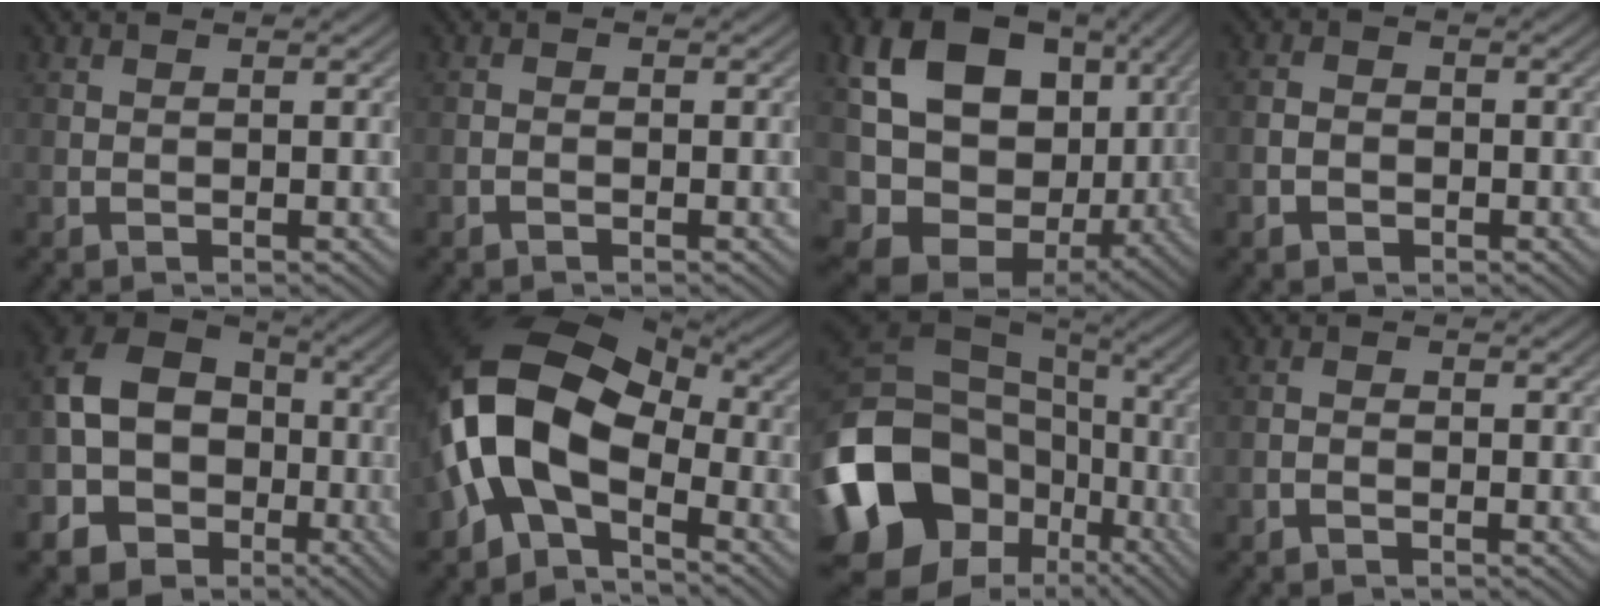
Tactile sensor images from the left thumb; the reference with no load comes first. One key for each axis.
{"total": 0.6, "fx": -0.5, "fy": 0.2, "fz": 0.3, "tx": -0.002, "ty": 0.002, "tz": -0.010}
{"total": 16.6, "fx": 2.3, "fy": 13.3, "fz": 9.7, "tx": -0.196, "ty": -0.036, "tz": 0.075}
{"total": 2.2, "fx": -1.1, "fy": 1.6, "fz": 1.0, "tx": -0.016, "ty": 0.001, "tz": -0.026}
{"total": 12.8, "fx": -3.7, "fy": 10.2, "fz": 6.8, "tx": -0.165, "ty": -0.024, "tz": -0.072}
{"total": 14.3, "fx": -3.5, "fy": 8.6, "fz": 11.0, "tx": -0.219, "ty": 0.008, "tz": -0.081}
{"total": 20.6, "fx": -6.8, "fy": 15.8, "fz": 11.3, "tx": -0.289, "ty": -0.018, "tz": -0.130}
{"total": 0.8, "fx": -0.7, "fy": 0.3, "fz": 0.4, "tx": -0.006, "ty": 0.003, "tz": -0.015}